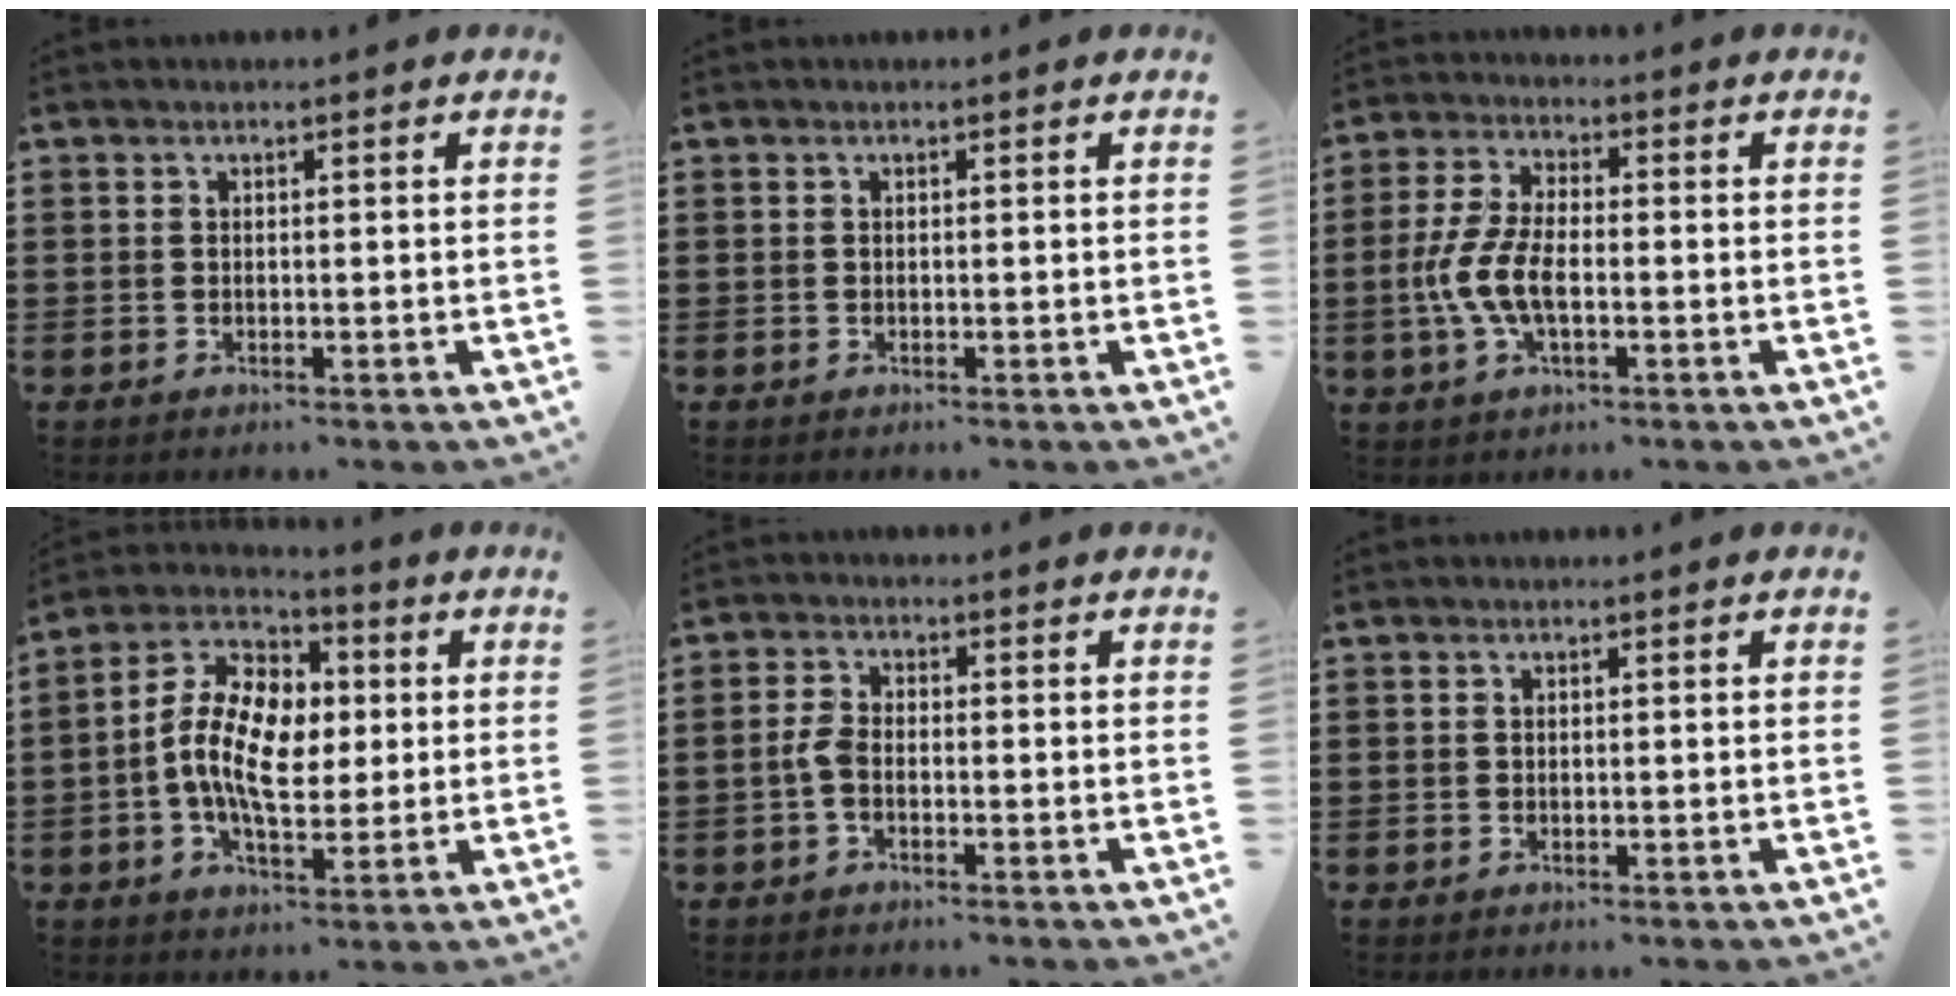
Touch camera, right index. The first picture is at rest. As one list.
[{"total": 0.0}, {"total": 7.3, "force": [-1.5, 3.3, 6.3], "torque": [-0.151, -0.006, -0.036]}, {"total": 11.8, "force": [0.1, 7.3, 9.3], "torque": [-0.218, 0.003, -0.002]}, {"total": 2.9, "force": [-1.0, 1.4, 2.4], "torque": [-0.067, -0.004, -0.025]}, {"total": 0.0}]